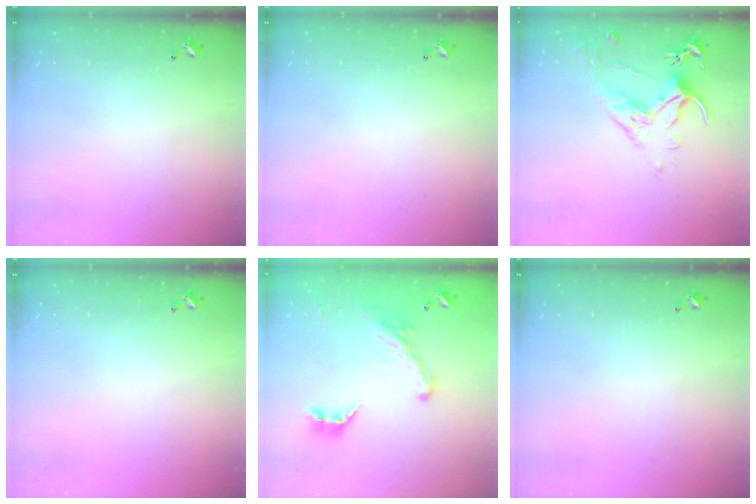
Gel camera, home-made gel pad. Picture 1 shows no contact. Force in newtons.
{"total": 0.0}
{"total": 2.6, "press": 2.2, "slide": 1.3}
{"total": 0.0}
{"total": 5.1, "press": 4.9, "slide": 1.4}
{"total": 0.0}